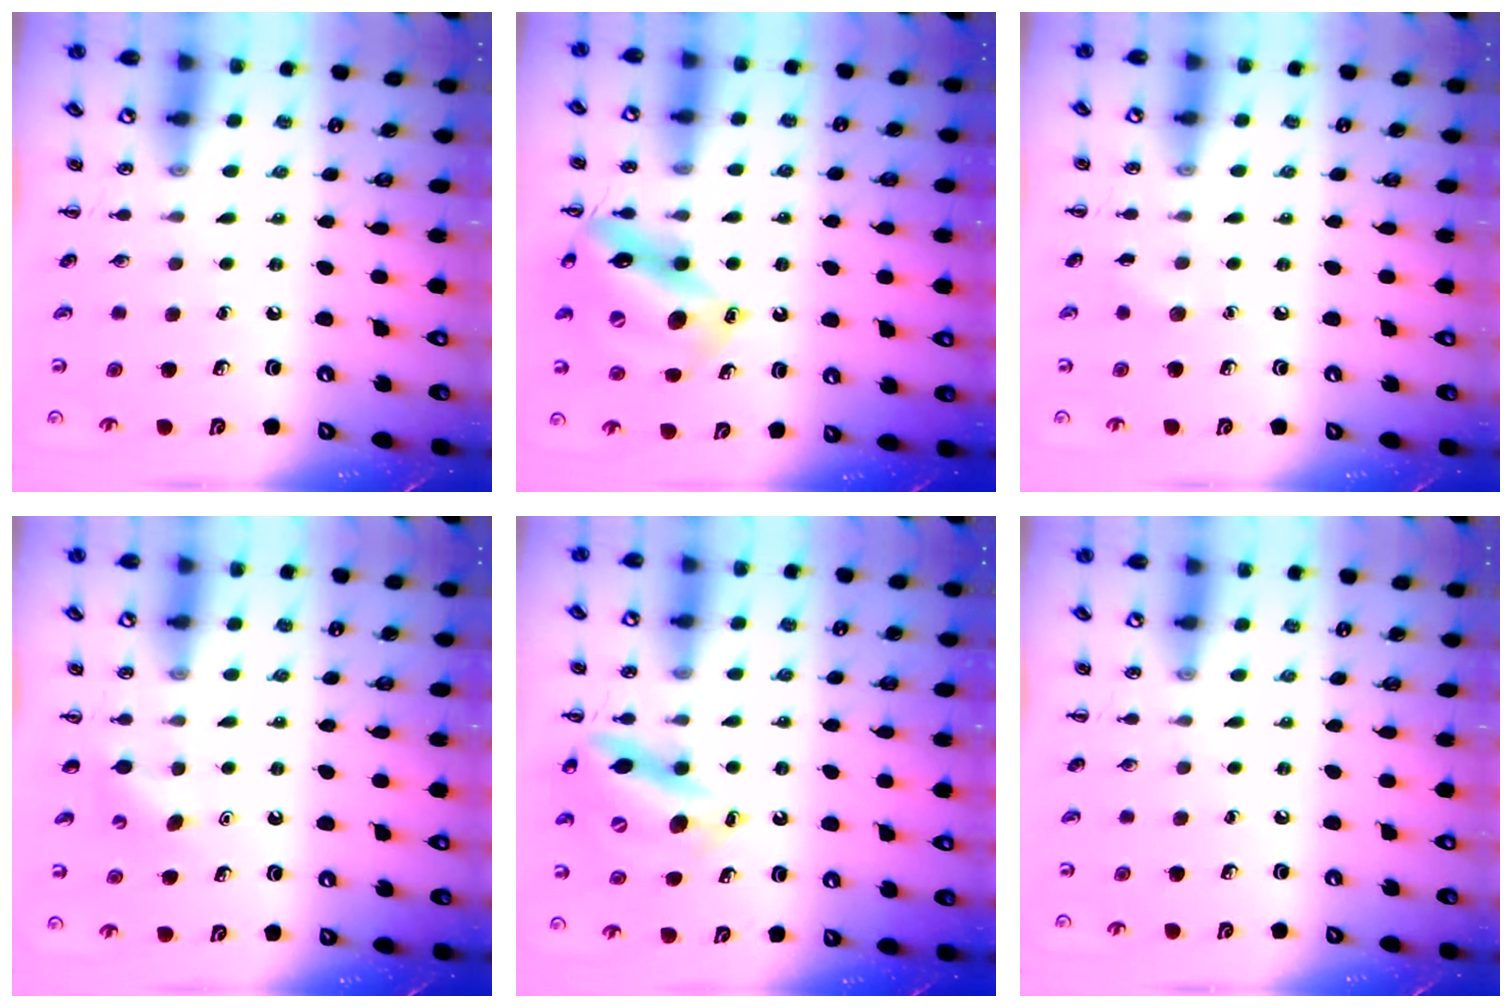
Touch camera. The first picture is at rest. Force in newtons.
{"total": 16.9, "press": 16.7, "slide": 3.0}
{"total": 4.0, "press": 3.8, "slide": 1.0}
{"total": 4.2, "press": 4.0, "slide": 1.2}
{"total": 14.1, "press": 13.5, "slide": 3.9}
{"total": 0.0}